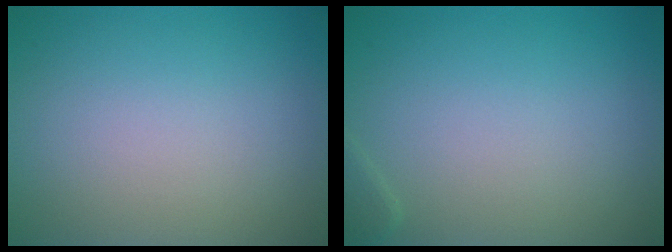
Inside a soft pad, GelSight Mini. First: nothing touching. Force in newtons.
{"total": 0.7, "press": 0.7, "slide": 0.0}